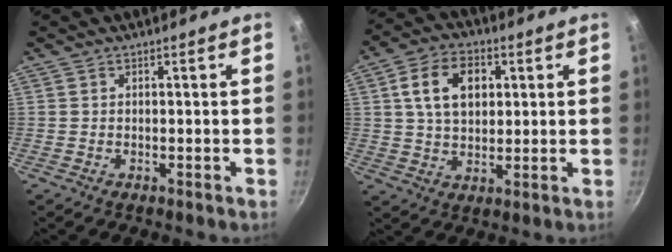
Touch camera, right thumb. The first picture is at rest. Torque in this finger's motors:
{"motor_torque": [-0.75, 0.80, 0.92, 0.21, 0.09]}